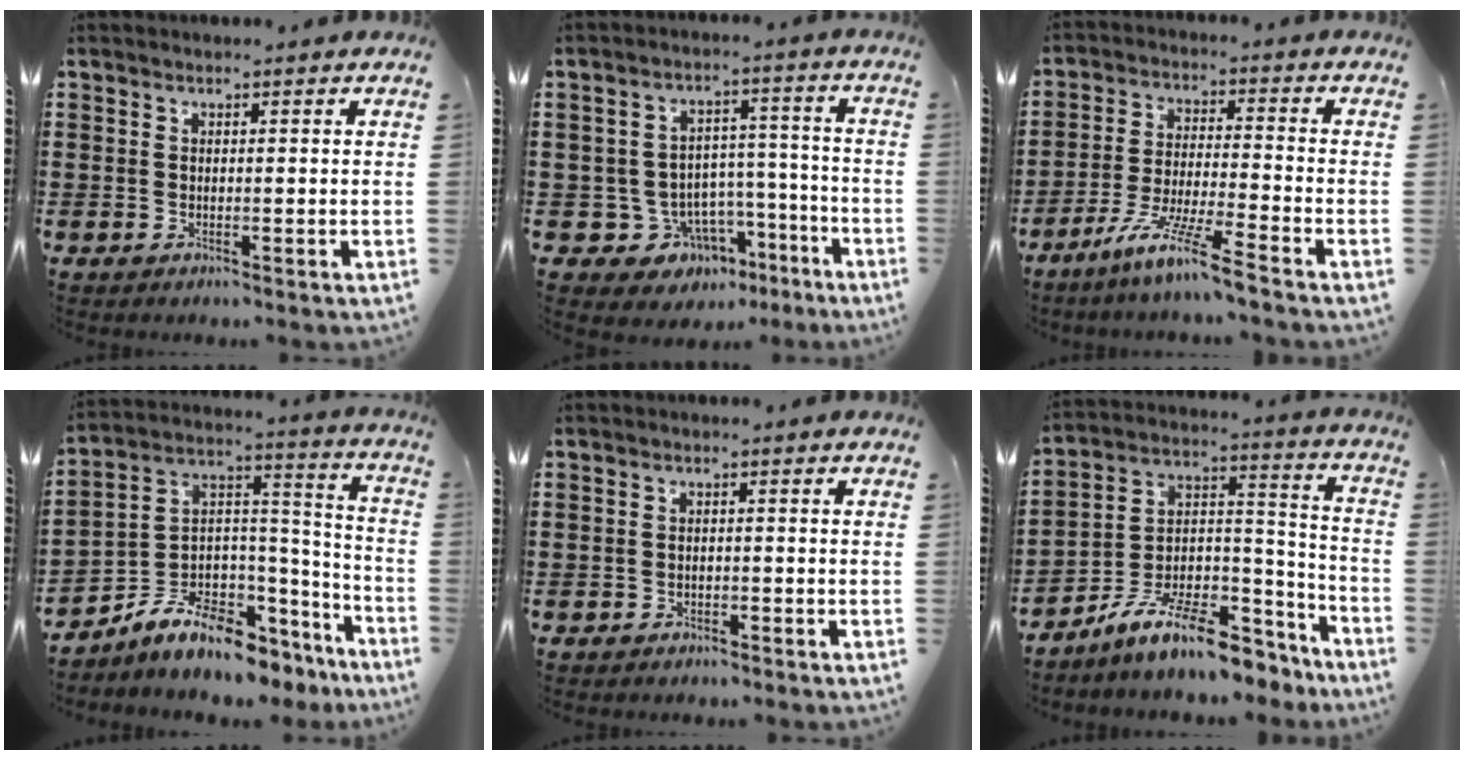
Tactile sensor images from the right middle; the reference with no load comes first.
{"total": 6.8, "force": [-4.0, 5.4, 1.0], "torque": [-0.032, 0.023, -0.067]}
{"total": 8.7, "force": [-7.0, -0.6, 5.1], "torque": [-0.106, -0.014, -0.139]}
{"total": 8.3, "force": [-7.0, 3.1, 3.1], "torque": [-0.078, 0.000, -0.140]}
{"total": 1.1, "force": [-1.0, 0.4, 0.0], "torque": [-0.004, 0.002, -0.023]}
{"total": 10.5, "force": [-8.8, 2.2, 5.2], "torque": [-0.101, 0.021, -0.176]}